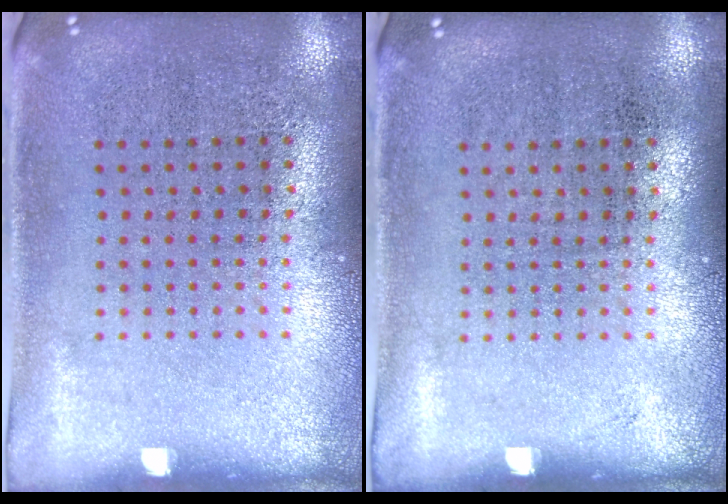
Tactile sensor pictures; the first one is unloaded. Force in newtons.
{"total": 0.0}